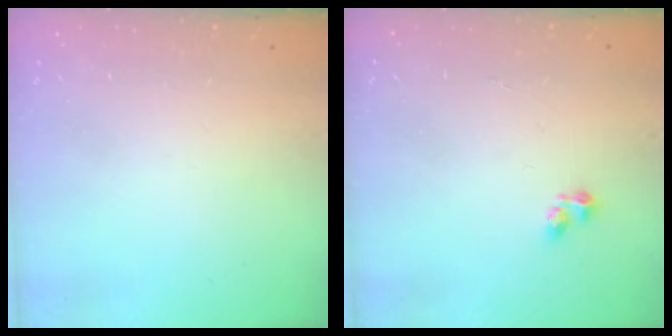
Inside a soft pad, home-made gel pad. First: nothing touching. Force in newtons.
{"total": 2.5, "press": 2.3, "slide": 0.9}